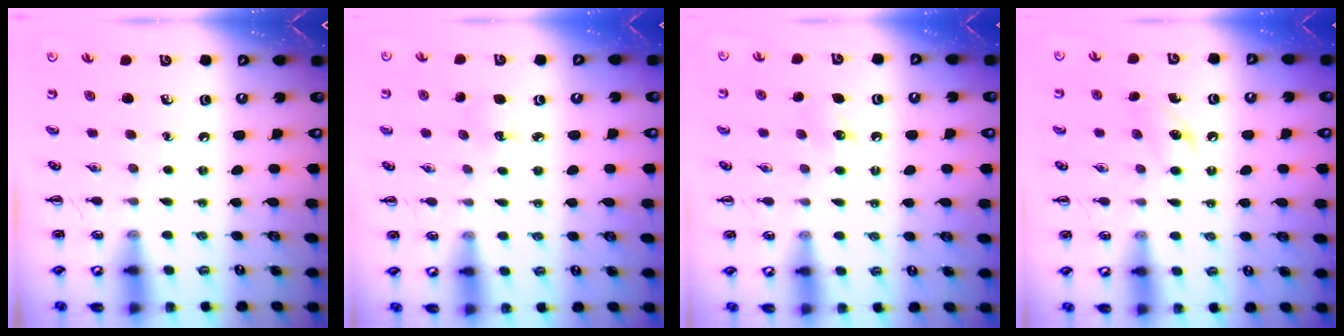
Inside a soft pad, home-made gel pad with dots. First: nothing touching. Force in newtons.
{"total": 3.9, "press": 3.7, "slide": 1.1}
{"total": 4.6, "press": 4.4, "slide": 1.3}
{"total": 7.8, "press": 7.7, "slide": 1.5}